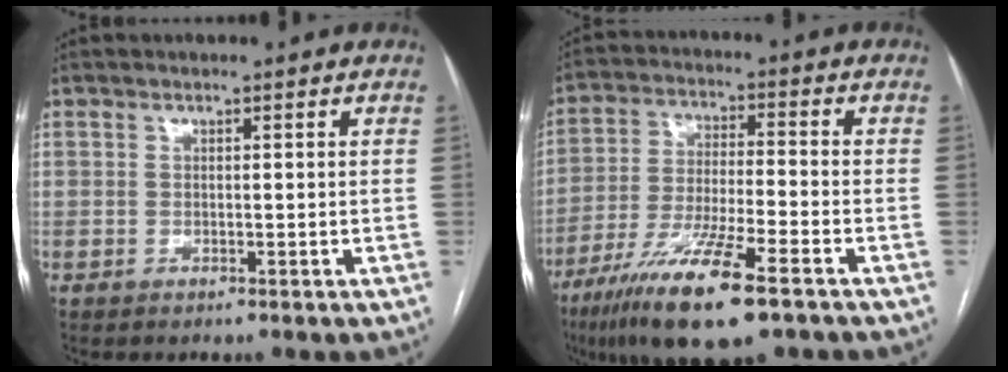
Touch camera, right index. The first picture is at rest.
{"total": 15.1, "force": [-9.2, 1.5, 11.8], "torque": [-0.235, -0.038, -0.165]}